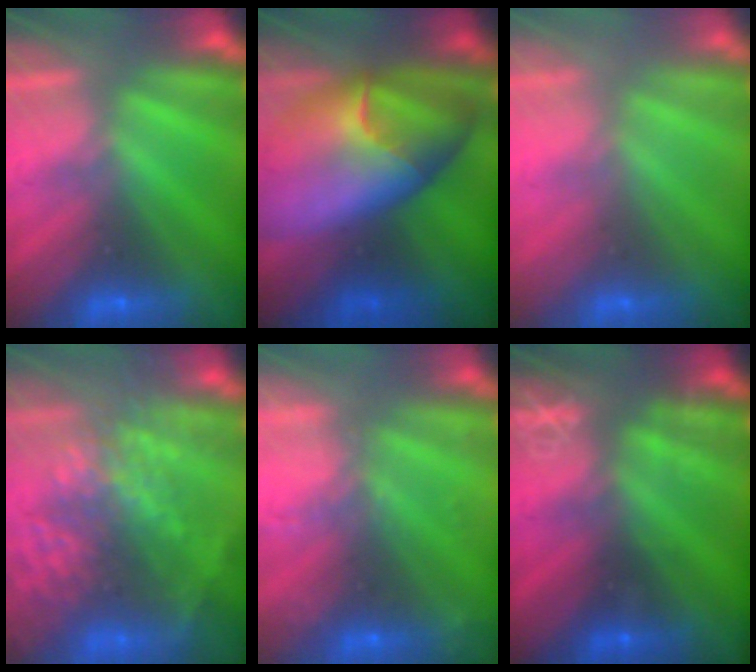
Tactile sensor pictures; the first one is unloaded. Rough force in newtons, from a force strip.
{"total": 8.7}
{"total": 2.8}
{"total": 8.8}
{"total": 8.7}
{"total": 3.0}